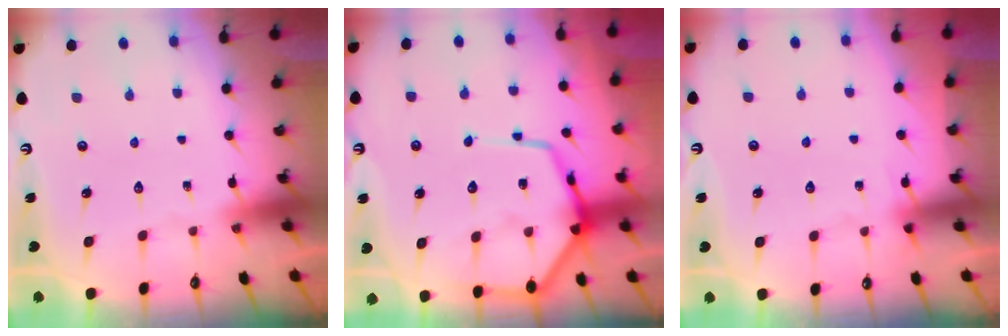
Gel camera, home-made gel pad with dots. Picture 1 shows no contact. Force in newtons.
{"total": 13.0, "press": 13.0, "slide": 1.1}
{"total": 3.9, "press": 3.9, "slide": 0.5}